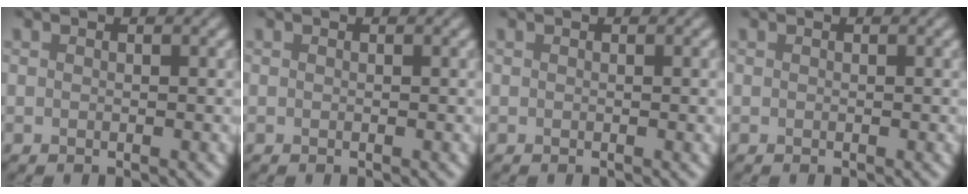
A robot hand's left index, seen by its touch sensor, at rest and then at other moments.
{"total": 0.0}
{"total": 0.6, "force": [0.0, 0.1, 0.6], "torque": [-0.007, 0.000, 0.000]}
{"total": 0.0}